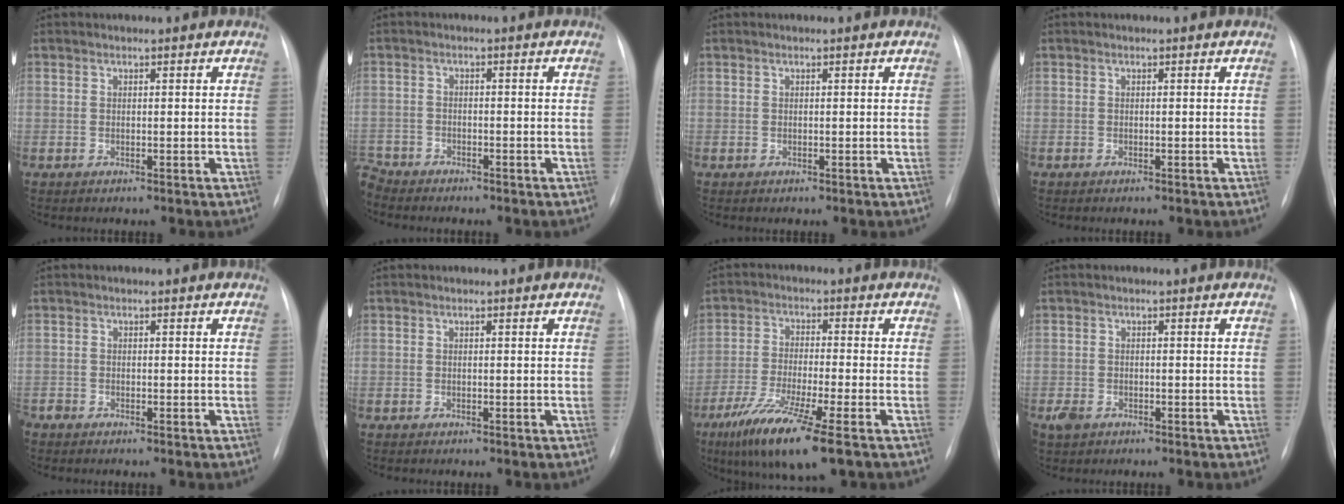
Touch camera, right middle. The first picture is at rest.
{"total": 4.9, "force": [-4.5, 1.7, 0.9], "torque": [-0.014, -0.007, -0.078]}
{"total": 0.0}
{"total": 0.0}
{"total": 1.1, "force": [-1.0, 0.4, 0.1], "torque": [-0.005, -0.001, -0.020]}
{"total": 0.0}
{"total": 11.8, "force": [-6.6, 0.4, 9.8], "torque": [-0.188, -0.037, -0.118]}
{"total": 2.2, "force": [-1.4, 1.4, 0.9], "torque": [-0.022, 0.000, -0.019]}